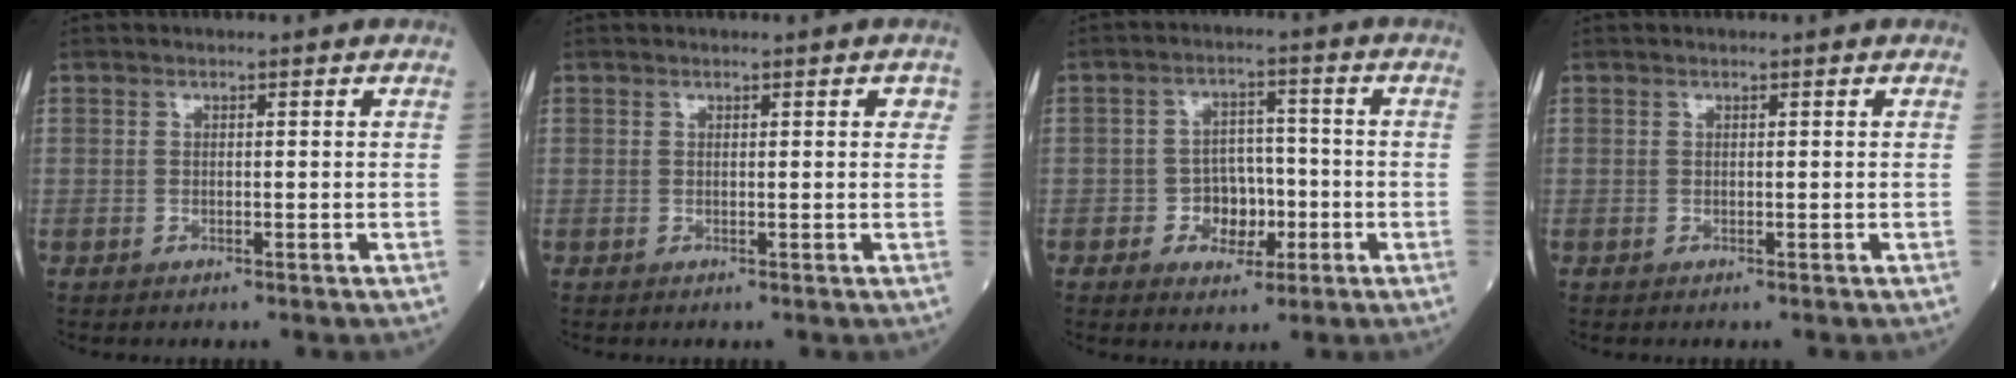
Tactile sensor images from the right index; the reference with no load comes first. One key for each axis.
{"total": 1.1, "fx": 0.5, "fy": 0.4, "fz": 0.9, "tx": -0.008, "ty": 0.003, "tz": 0.004}
{"total": 5.5, "fx": -1.8, "fy": 4.3, "fz": 3.0, "tx": -0.040, "ty": 0.014, "tz": -0.028}
{"total": 0.0}